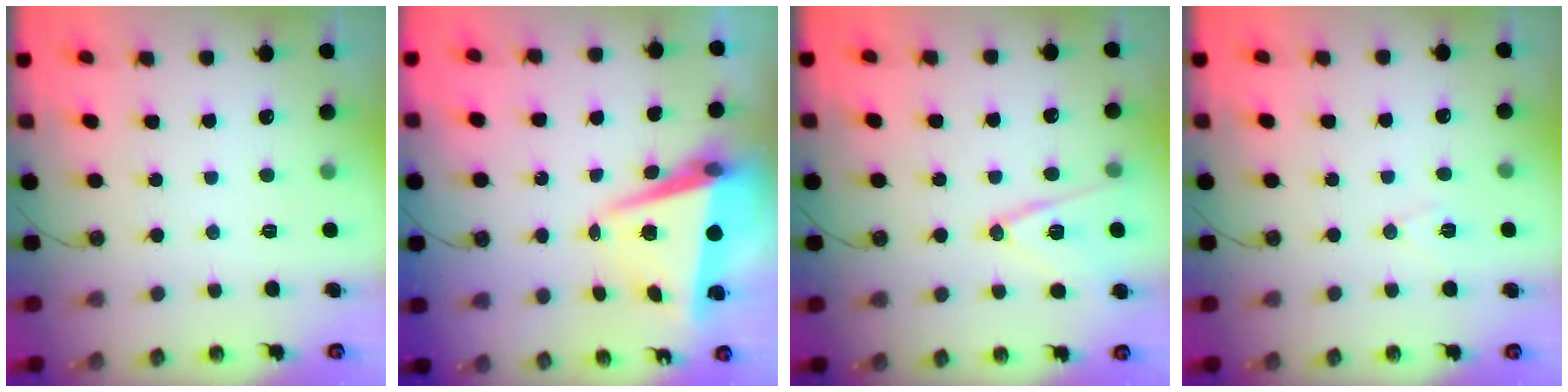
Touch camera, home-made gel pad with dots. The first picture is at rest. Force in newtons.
{"total": 8.2, "press": 7.9, "slide": 2.1}
{"total": 11.5, "press": 10.9, "slide": 3.8}
{"total": 7.4, "press": 5.9, "slide": 4.5}